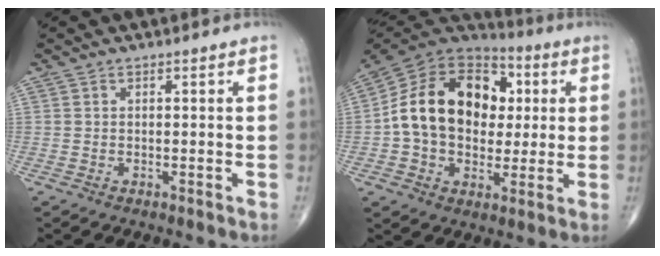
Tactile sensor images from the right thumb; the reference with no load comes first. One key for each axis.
{"total": 20.9, "fx": 1.4, "fy": 15.3, "fz": 14.1, "tx": -0.214, "ty": 0.028, "tz": 0.022}